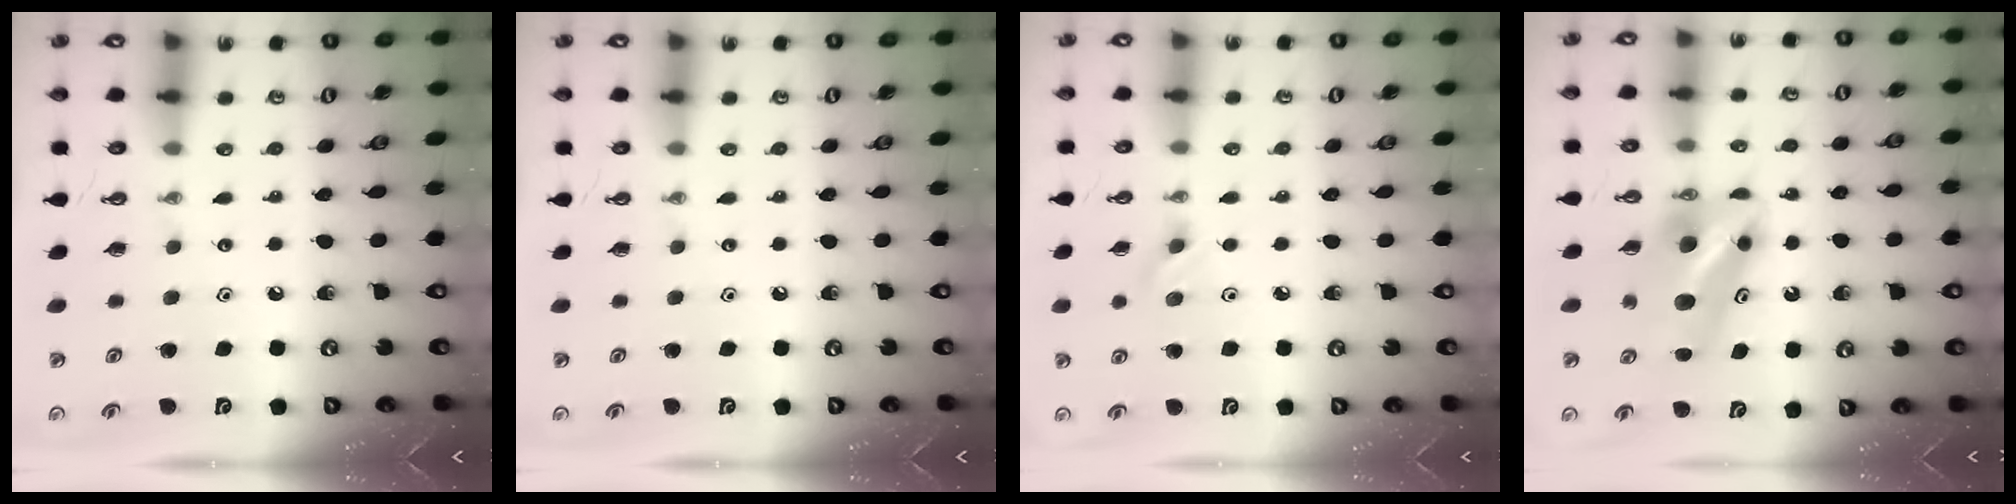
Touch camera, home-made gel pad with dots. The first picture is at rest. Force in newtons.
{"total": 0.0}
{"total": 5.7, "press": 5.5, "slide": 1.6}
{"total": 7.8, "press": 7.7, "slide": 0.6}